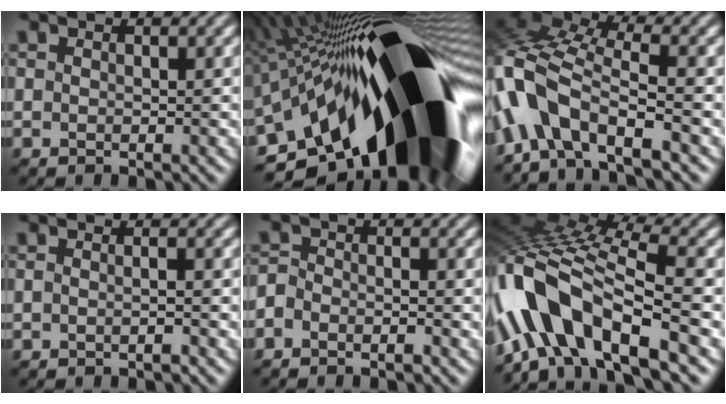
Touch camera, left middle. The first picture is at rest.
{"total": 22.5, "force": [-6.4, 9.1, 19.6], "torque": [-0.296, -0.029, -0.119]}
{"total": 9.9, "force": [-4.2, 4.6, 7.7], "torque": [-0.145, 0.014, -0.091]}
{"total": 1.1, "force": [-0.4, 0.3, 0.9], "torque": [-0.012, -0.002, -0.011]}
{"total": 2.1, "force": [-1.6, 1.1, 0.9], "torque": [-0.001, 0.007, -0.038]}
{"total": 13.0, "force": [-5.7, 5.0, 10.5], "torque": [-0.188, 0.013, -0.103]}